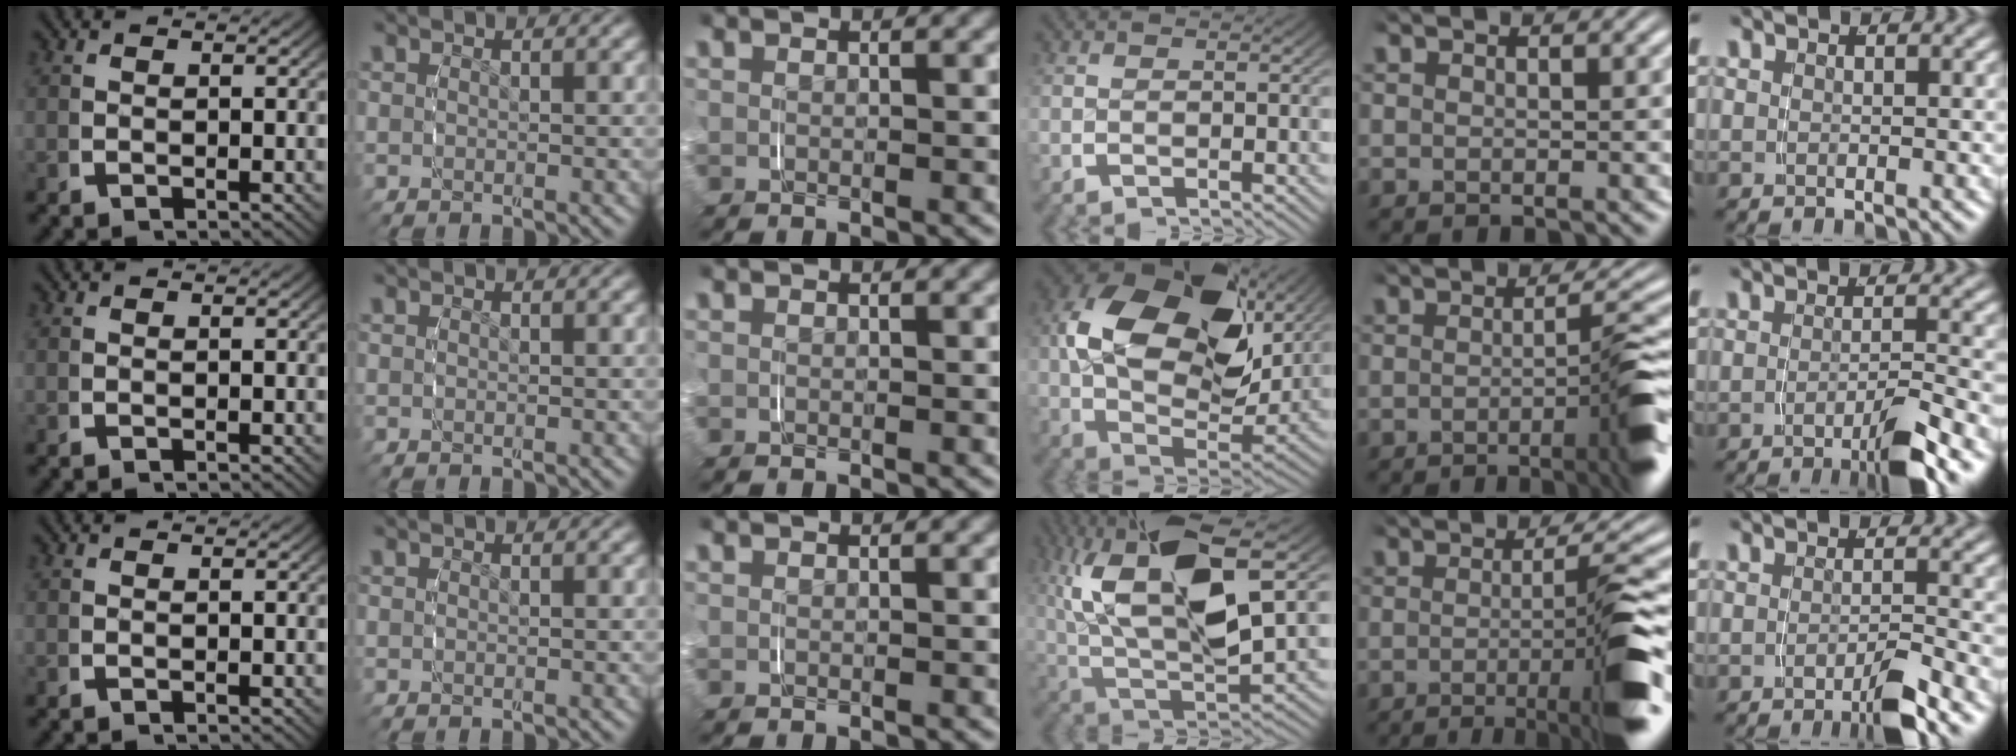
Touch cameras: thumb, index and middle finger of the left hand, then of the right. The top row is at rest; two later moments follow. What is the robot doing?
{"motion": "grasp_and_lifting", "object": "jar lid"}